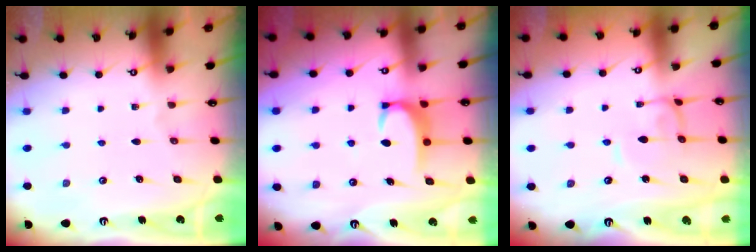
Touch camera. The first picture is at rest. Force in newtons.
{"total": 3.5, "press": 3.5, "slide": 0.4}
{"total": 1.1, "press": 1.1, "slide": 0.2}